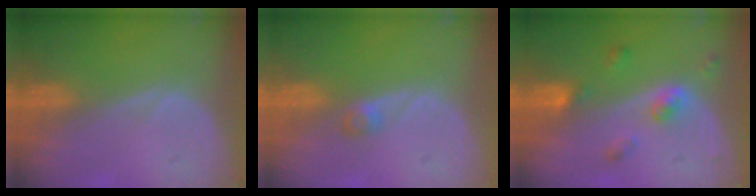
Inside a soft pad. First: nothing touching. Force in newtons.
{"total": 1.6, "press": 1.4, "slide": 0.8}
{"total": 4.3, "press": 3.9, "slide": 1.8}